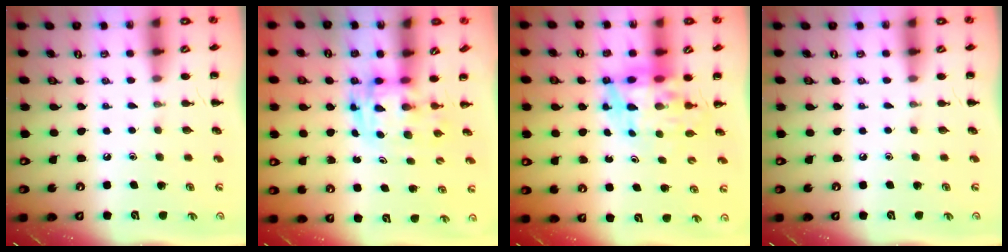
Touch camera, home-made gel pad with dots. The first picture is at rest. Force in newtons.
{"total": 2.9, "press": 2.8, "slide": 0.5}
{"total": 6.9, "press": 6.5, "slide": 2.1}
{"total": 0.0}